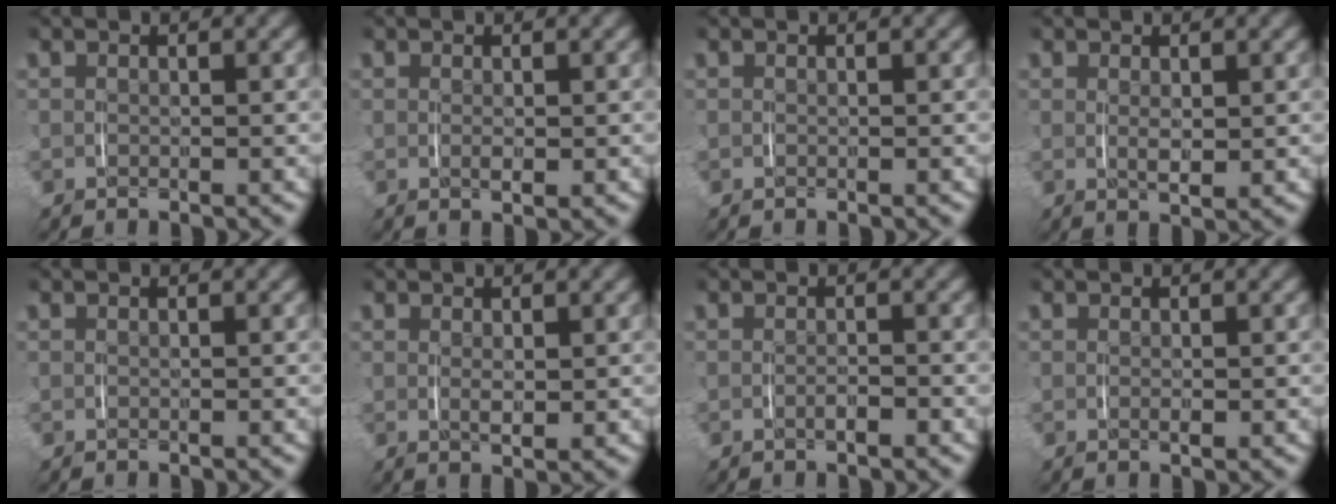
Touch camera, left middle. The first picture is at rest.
{"total": 0.8, "force": [0.0, 0.1, 0.8], "torque": [-0.010, -0.003, 0.002]}
{"total": 0.0}
{"total": 1.5, "force": [0.3, 0.4, 1.4], "torque": [-0.024, -0.009, 0.010]}
{"total": 0.0}
{"total": 1.2, "force": [0.3, 0.3, 1.1], "torque": [-0.017, -0.008, 0.009]}
{"total": 0.9, "force": [-0.6, 0.3, 0.6], "torque": [-0.010, 0.000, -0.012]}
{"total": 0.5, "force": [0.0, 0.0, 0.5], "torque": [-0.006, -0.003, 0.001]}